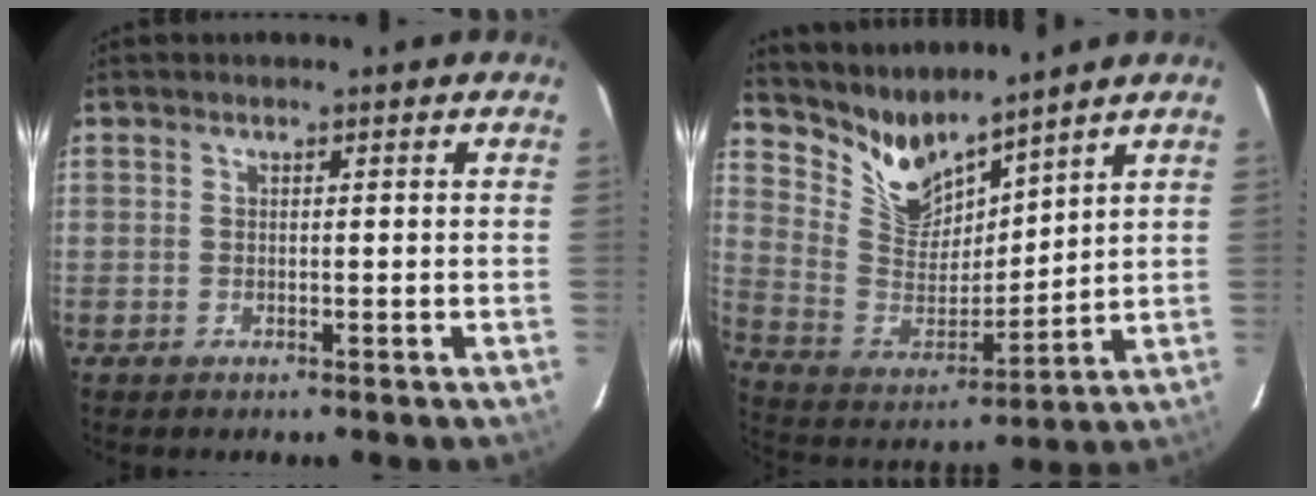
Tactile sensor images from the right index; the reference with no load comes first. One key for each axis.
{"total": 10.3, "fx": 9.2, "fy": 3.1, "fz": 3.4, "tx": -0.078, "ty": -0.019, "tz": 0.194}